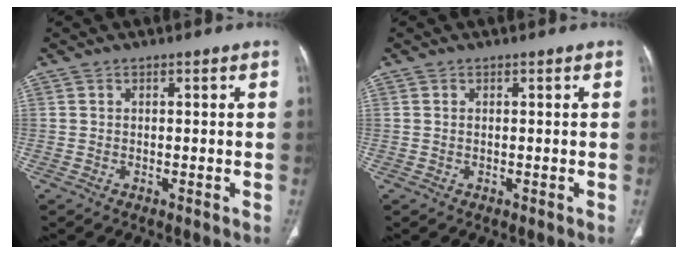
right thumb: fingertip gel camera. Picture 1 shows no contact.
{"total": 0.0}